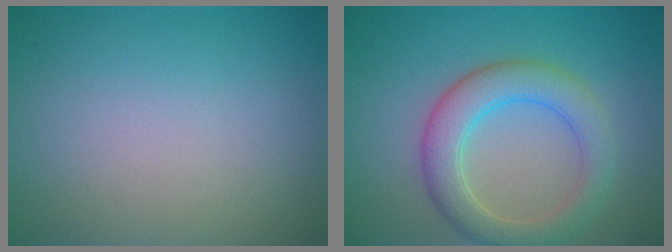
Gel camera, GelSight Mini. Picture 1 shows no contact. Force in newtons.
{"total": 5.0, "press": 5.0, "slide": 0.1}